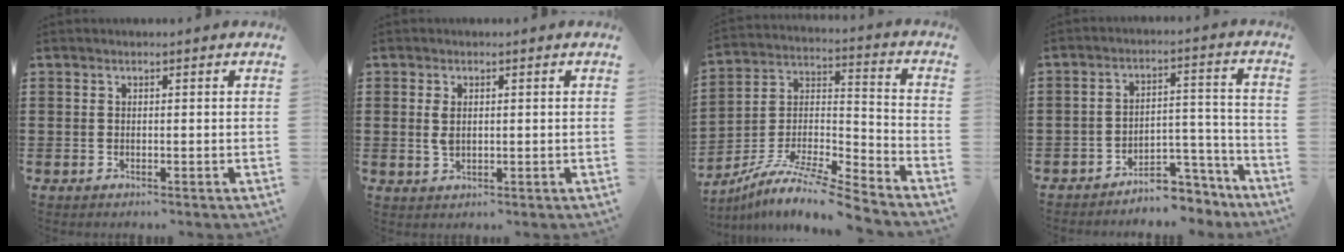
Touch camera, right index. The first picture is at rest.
{"total": 2.6, "force": [0.4, 1.2, 2.2], "torque": [-0.055, 0.000, 0.005]}
{"total": 10.0, "force": [-8.9, 0.9, 4.4], "torque": [-0.087, 0.009, -0.181]}
{"total": 5.4, "force": [-5.1, 1.2, 1.3], "torque": [-0.022, 0.015, -0.100]}